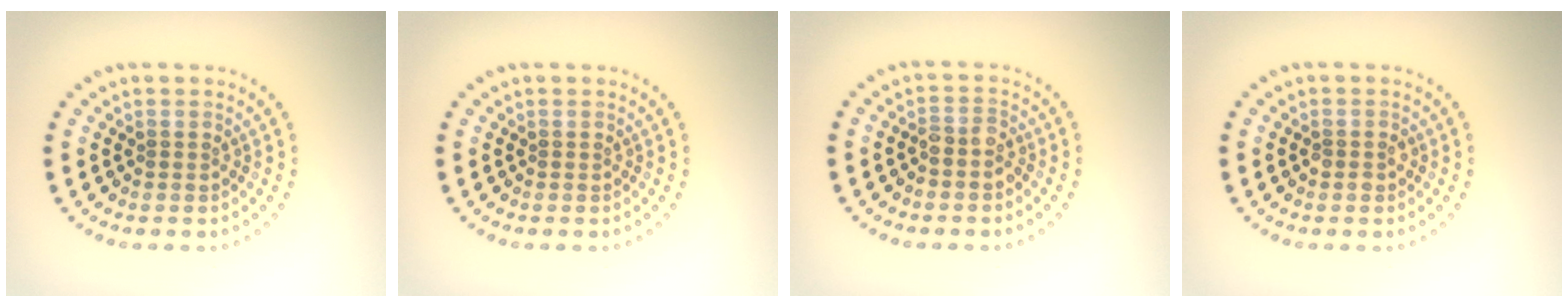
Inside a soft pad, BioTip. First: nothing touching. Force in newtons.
{"total": 0.0}
{"total": 1.8, "press": 1.6, "slide": 0.9}
{"total": 1.0, "press": 1.0, "slide": 0.3}